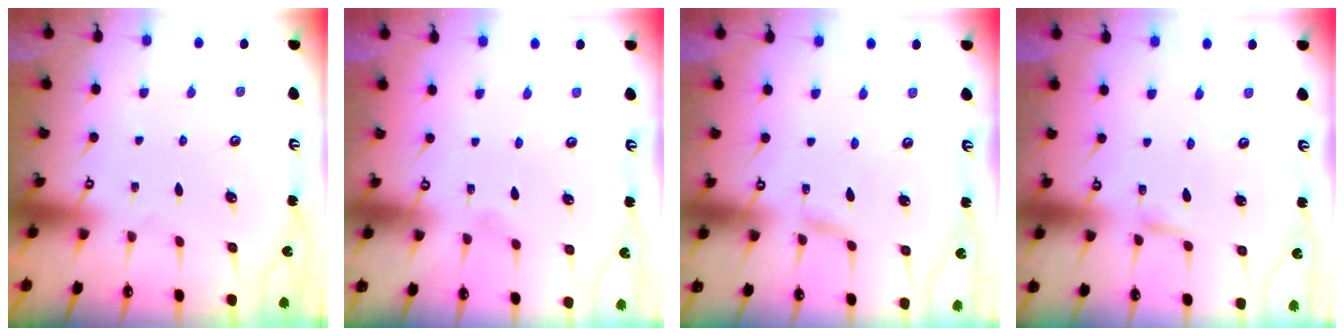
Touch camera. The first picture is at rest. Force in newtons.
{"total": 2.0, "press": 2.0, "slide": 0.3}
{"total": 3.1, "press": 3.0, "slide": 0.3}
{"total": 2.1, "press": 2.1, "slide": 0.1}